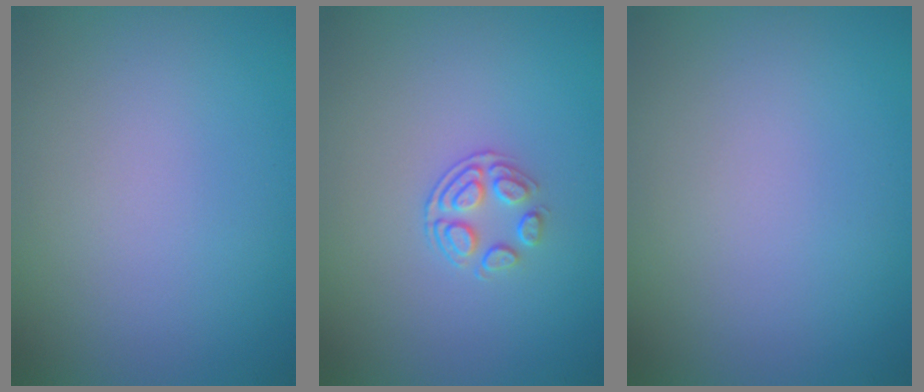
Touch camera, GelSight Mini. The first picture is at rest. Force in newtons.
{"total": 2.1, "press": 1.4, "slide": 1.5}
{"total": 0.0}